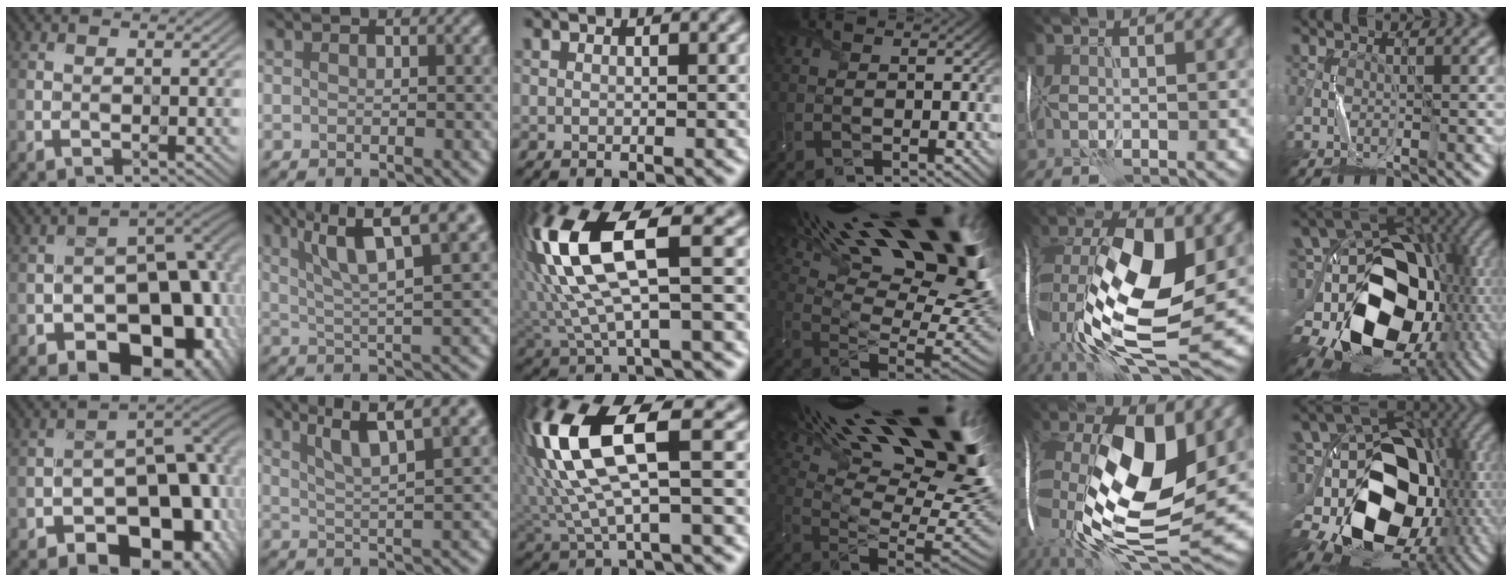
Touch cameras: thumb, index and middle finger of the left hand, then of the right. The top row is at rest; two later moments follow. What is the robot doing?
{"motion": "wrap", "object": "ribbon"}